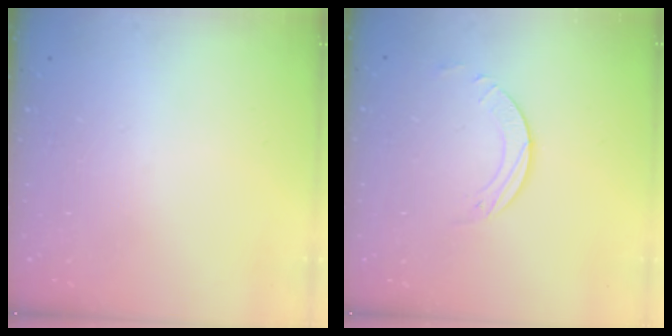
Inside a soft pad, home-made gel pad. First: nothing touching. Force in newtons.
{"total": 2.5, "press": 2.5, "slide": 0.2}